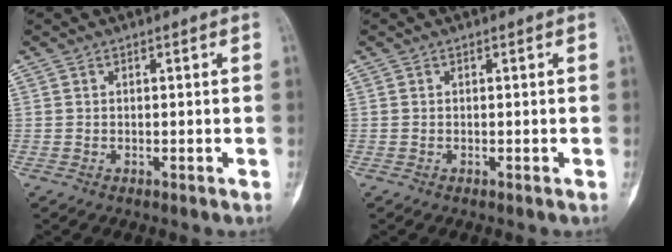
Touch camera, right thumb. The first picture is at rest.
{"total": 0.0}